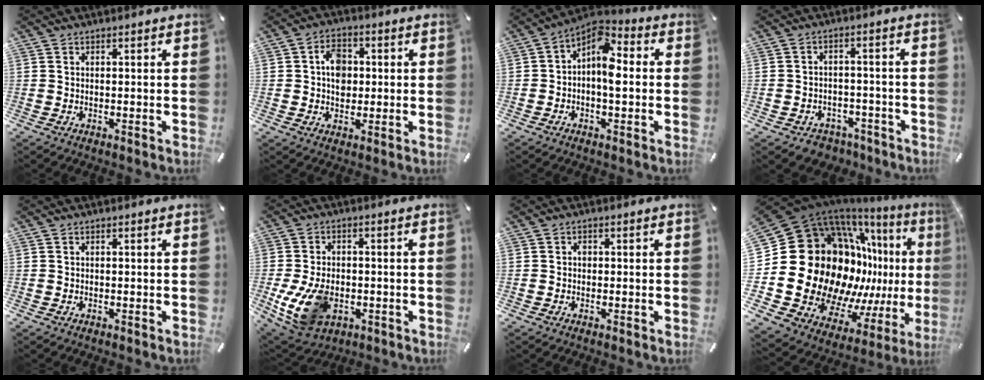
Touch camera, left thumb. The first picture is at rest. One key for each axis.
{"total": 6.8, "fx": 0.4, "fy": 5.4, "fz": 4.0, "tx": -0.058, "ty": 0.005, "tz": 0.005}
{"total": 8.4, "fx": 0.0, "fy": 4.9, "fz": 6.8, "tx": -0.112, "ty": -0.015, "tz": -0.006}
{"total": 4.3, "fx": -2.8, "fy": 3.1, "fz": 0.8, "tx": -0.010, "ty": 0.019, "tz": -0.052}
{"total": 0.0}
{"total": 13.4, "fx": -3.2, "fy": 9.2, "fz": 9.2, "tx": -0.200, "ty": -0.001, "tz": -0.055}
{"total": 1.1, "fx": -0.1, "fy": 0.9, "fz": 0.5, "tx": -0.011, "ty": 0.005, "tz": -0.003}
{"total": 30.4, "fx": 1.6, "fy": 23.3, "fz": 19.5, "tx": -0.334, "ty": -0.088, "tz": 0.099}